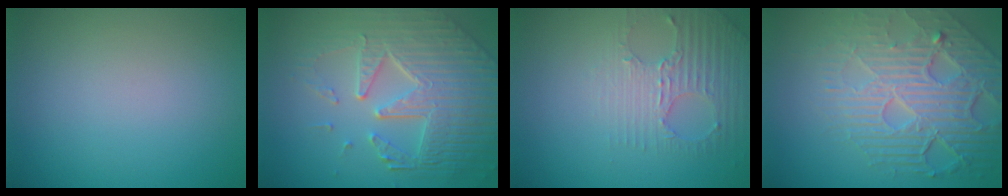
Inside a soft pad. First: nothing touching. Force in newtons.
{"total": 8.6, "press": 5.9, "slide": 6.3}
{"total": 2.9, "press": 2.7, "slide": 1.1}
{"total": 8.4, "press": 5.7, "slide": 6.2}